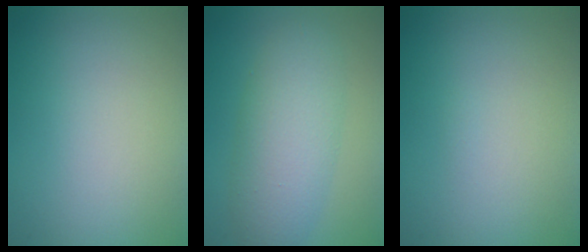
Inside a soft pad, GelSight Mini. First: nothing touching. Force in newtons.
{"total": 5.4, "press": 5.4, "slide": 0.1}
{"total": 0.0}